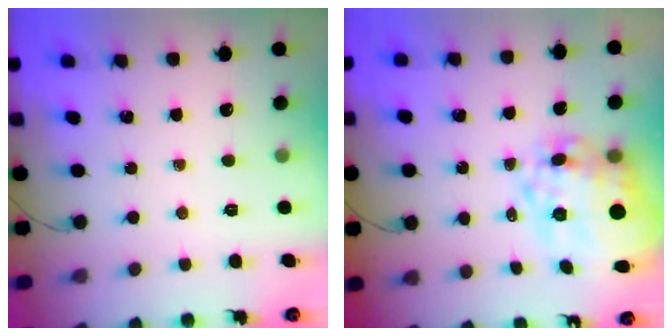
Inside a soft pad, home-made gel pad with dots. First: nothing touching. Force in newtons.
{"total": 11.8, "press": 11.0, "slide": 4.4}